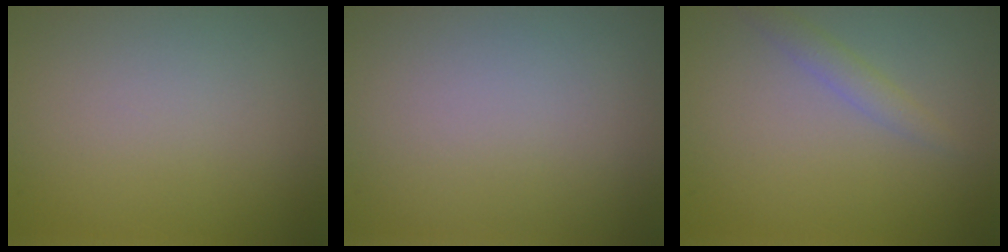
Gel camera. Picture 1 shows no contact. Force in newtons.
{"total": 0.0}
{"total": 1.5, "press": 1.5, "slide": 0.1}